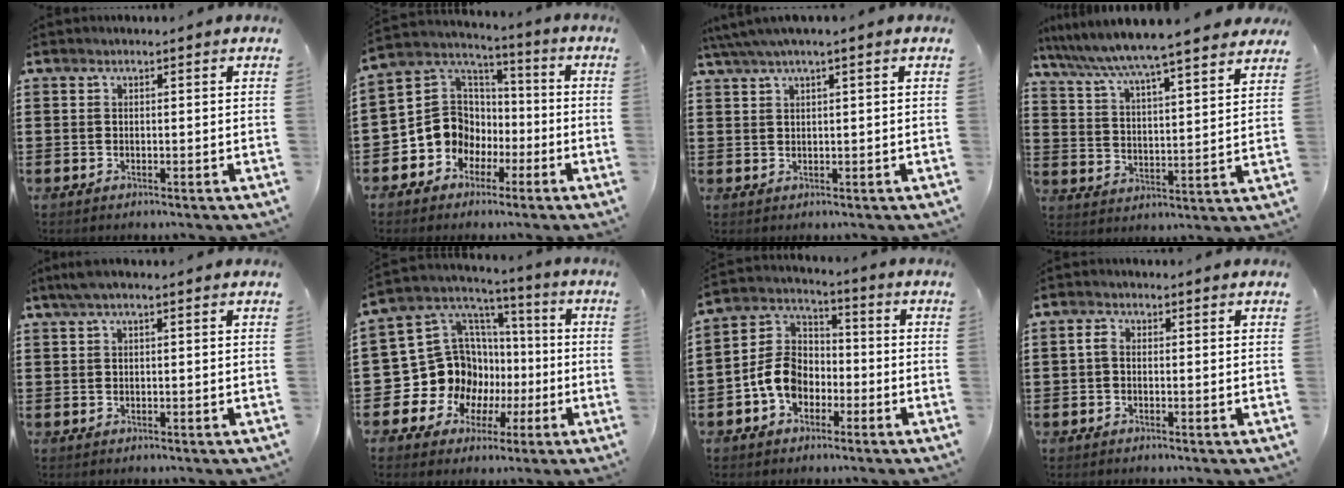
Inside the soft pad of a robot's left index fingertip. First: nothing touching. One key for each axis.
{"total": 9.2, "fx": -2.4, "fy": 8.4, "fz": 2.7, "tx": -0.104, "ty": -0.001, "tz": -0.047}
{"total": 2.2, "fx": 1.0, "fy": 0.0, "fz": 2.0, "tx": -0.038, "ty": -0.001, "tz": 0.019}
{"total": 6.4, "fx": 5.8, "fy": -0.7, "fz": 2.6, "tx": -0.074, "ty": -0.043, "tz": 0.093}
{"total": 1.8, "fx": 0.5, "fy": 0.2, "fz": 1.8, "tx": -0.040, "ty": -0.003, "tz": 0.007}
{"total": 13.9, "fx": -2.2, "fy": 12.9, "fz": 4.8, "tx": -0.149, "ty": -0.021, "tz": -0.019}
{"total": 7.8, "fx": -3.0, "fy": 5.9, "fz": 4.1, "tx": -0.121, "ty": 0.009, "tz": -0.068}
{"total": 1.4, "fx": -0.4, "fy": 0.6, "fz": 1.1, "tx": -0.023, "ty": 0.002, "tz": -0.009}